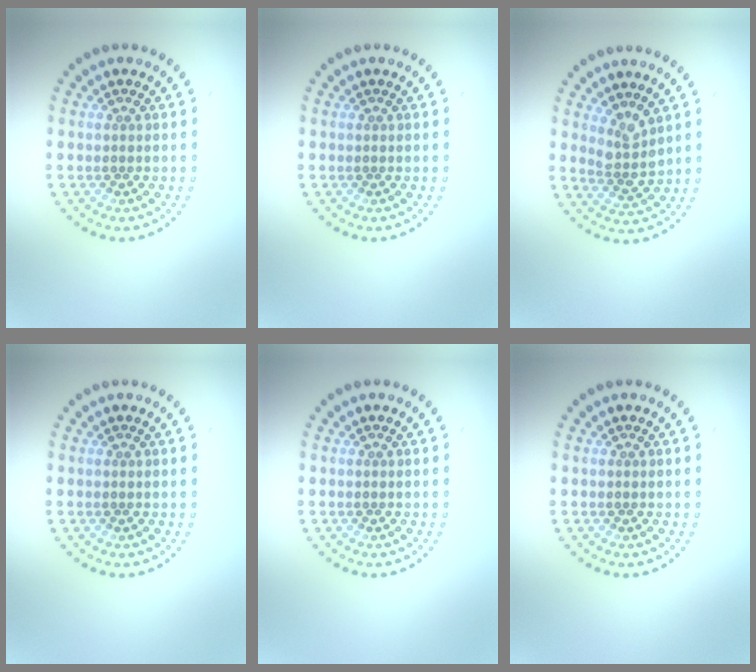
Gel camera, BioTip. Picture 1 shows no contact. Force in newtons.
{"total": 0.0}
{"total": 2.6, "press": 1.9, "slide": 1.7}
{"total": 0.0}
{"total": 0.0}
{"total": 0.0}